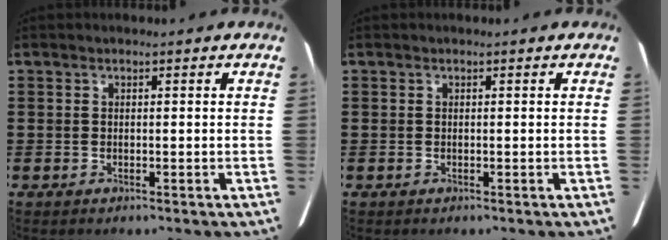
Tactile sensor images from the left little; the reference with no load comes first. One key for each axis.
{"total": 0.0}